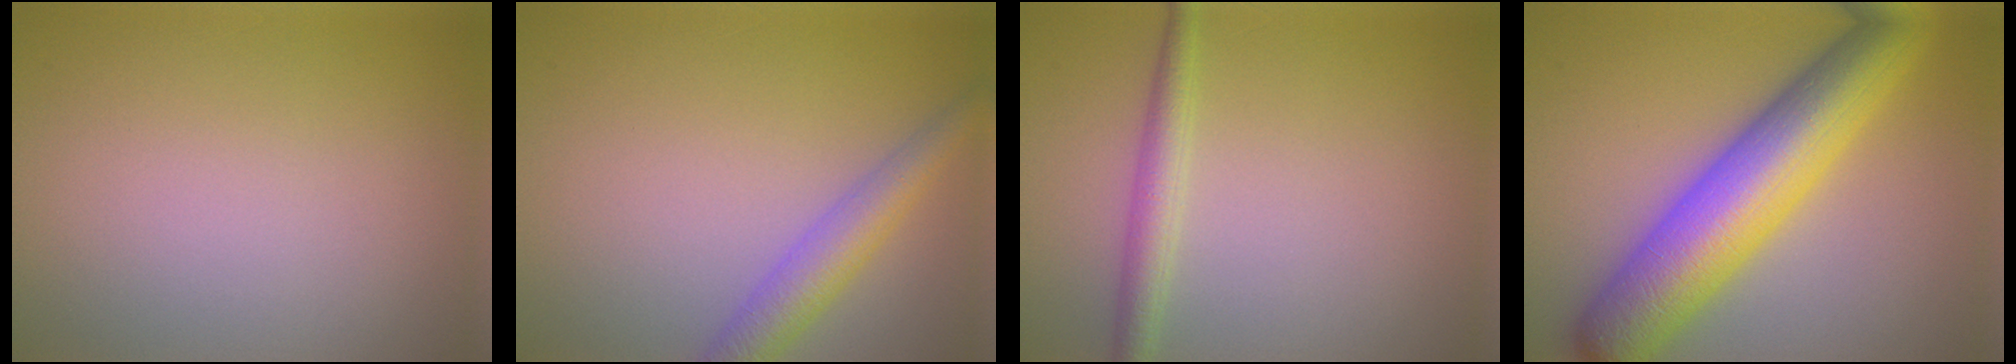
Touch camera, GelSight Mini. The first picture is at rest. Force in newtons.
{"total": 3.7, "press": 3.7, "slide": 0.2}
{"total": 2.4, "press": 2.4, "slide": 0.0}
{"total": 10.5, "press": 10.5, "slide": 0.3}